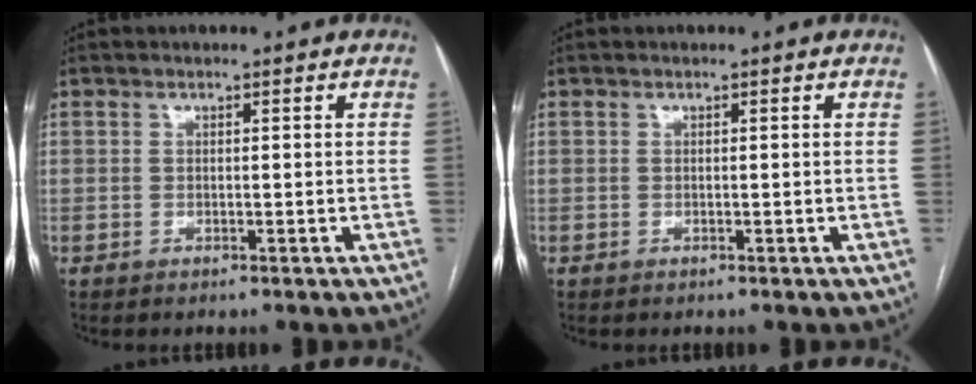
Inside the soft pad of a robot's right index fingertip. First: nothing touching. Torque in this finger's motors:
{"motor_torque": [0.00, 0.00, 0.00, 0.01]}